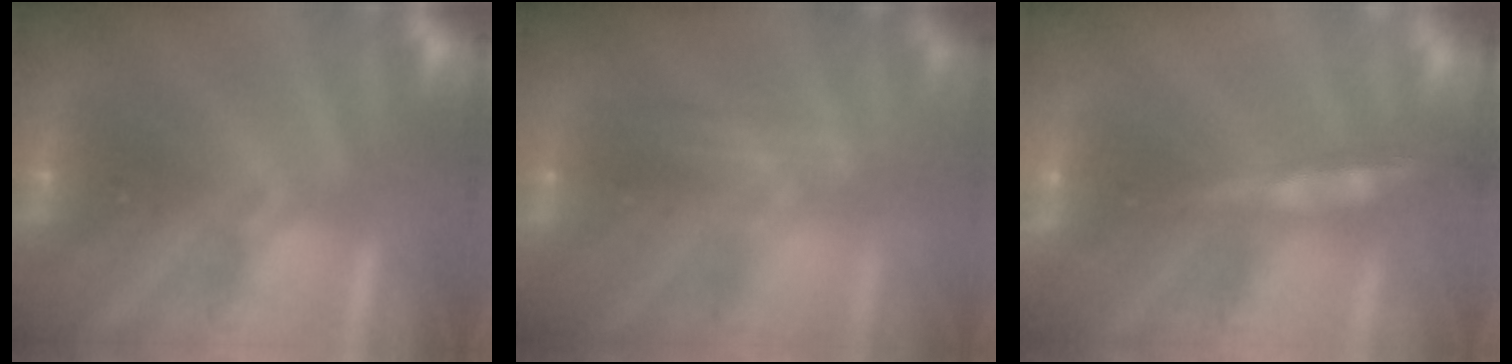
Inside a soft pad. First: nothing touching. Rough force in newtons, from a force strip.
{"total": 2.4}
{"total": 7.7}